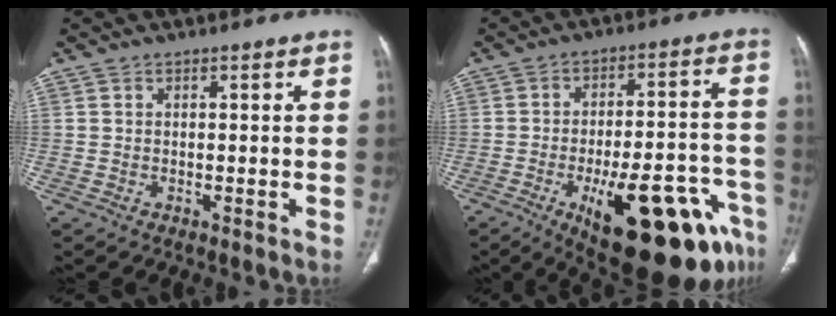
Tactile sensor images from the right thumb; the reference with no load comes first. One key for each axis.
{"total": 25.0, "fx": -12.4, "fy": 8.8, "fz": 19.8, "tx": -0.204, "ty": 0.056, "tz": -0.164}